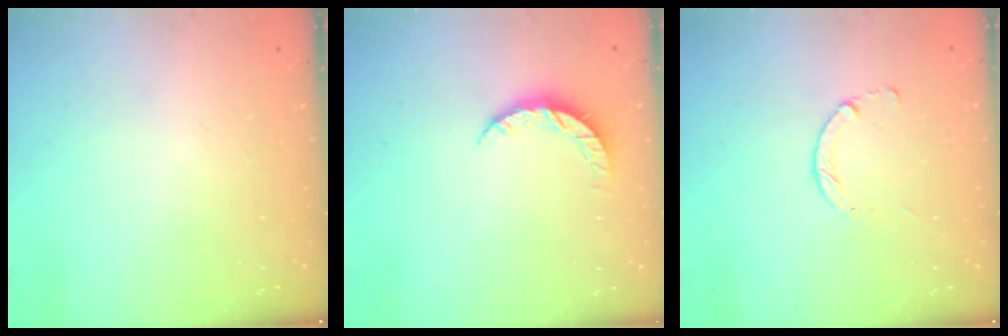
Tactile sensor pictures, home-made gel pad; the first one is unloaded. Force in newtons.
{"total": 5.2, "press": 5.1, "slide": 0.4}
{"total": 1.8, "press": 1.8, "slide": 0.2}